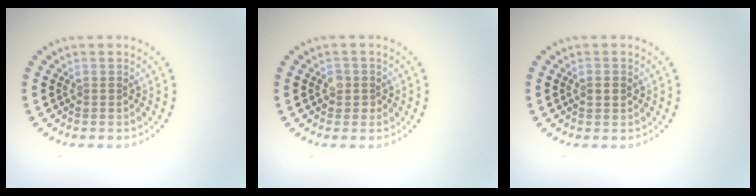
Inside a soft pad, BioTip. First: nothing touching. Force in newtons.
{"total": 1.5, "press": 1.3, "slide": 0.6}
{"total": 1.5, "press": 1.5, "slide": 0.1}